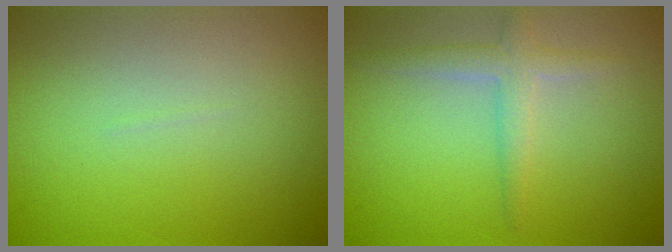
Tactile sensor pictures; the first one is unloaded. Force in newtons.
{"total": 2.3, "press": 2.3, "slide": 0.1}